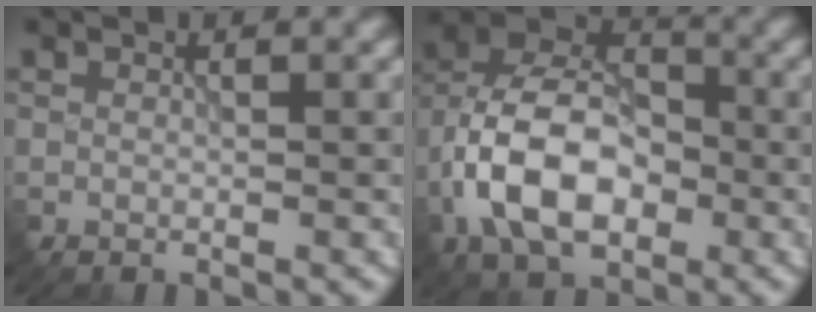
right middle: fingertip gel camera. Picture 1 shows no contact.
{"total": 10.4, "force": [-2.9, 6.5, 7.6], "torque": [-0.153, 0.011, -0.066]}